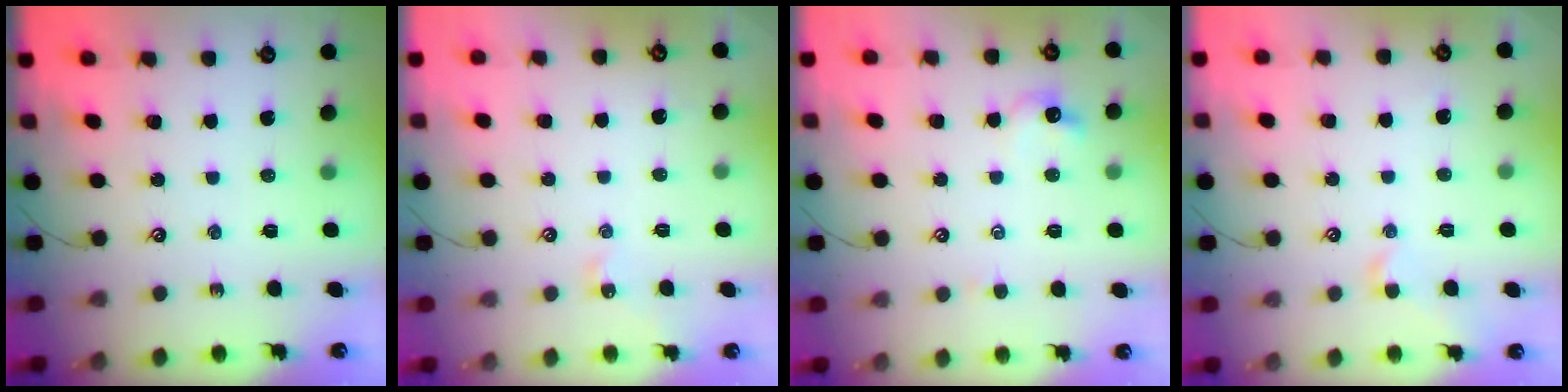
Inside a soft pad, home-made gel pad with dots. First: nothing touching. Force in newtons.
{"total": 2.8, "press": 2.7, "slide": 0.6}
{"total": 1.9, "press": 1.9, "slide": 0.5}
{"total": 0.5, "press": 0.5, "slide": 0.3}